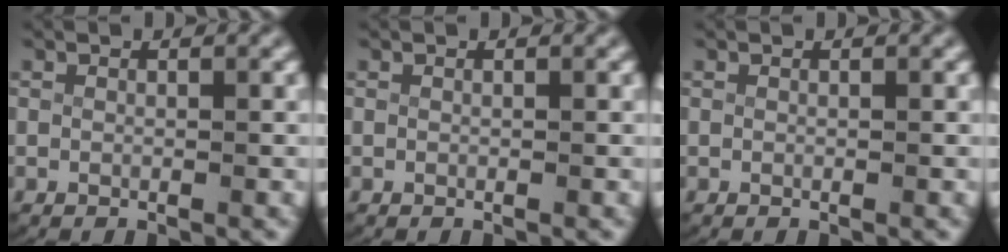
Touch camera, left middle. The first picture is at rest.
{"total": 0.0}
{"total": 0.0}